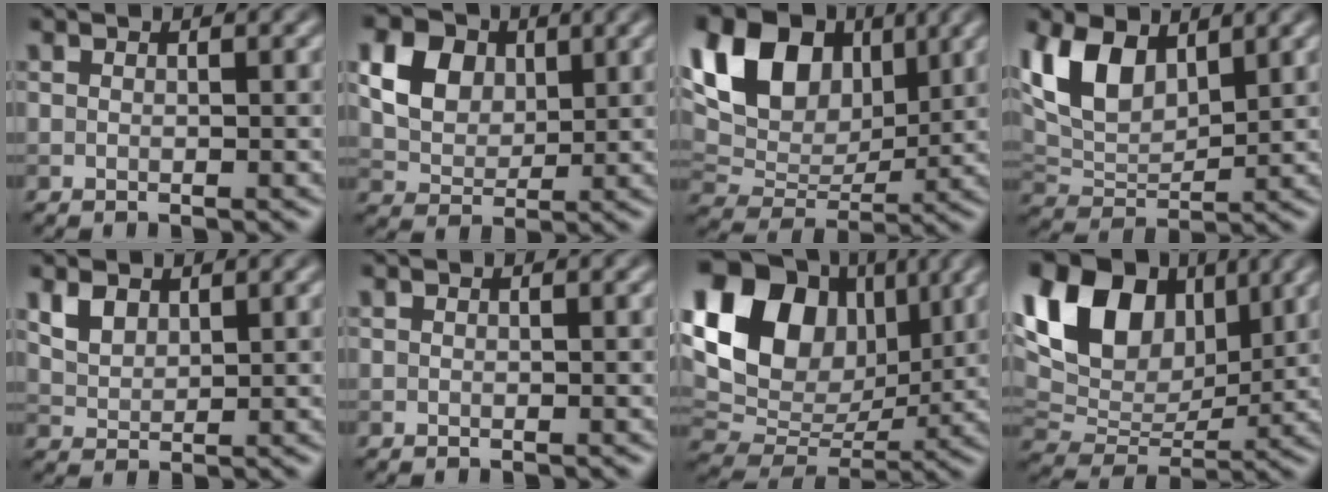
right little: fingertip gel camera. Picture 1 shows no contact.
{"total": 9.0, "force": [3.8, 6.7, 4.7], "torque": [-0.106, 0.024, 0.064]}
{"total": 11.9, "force": [4.3, 7.8, 7.8], "torque": [-0.163, 0.013, 0.071]}
{"total": 7.1, "force": [3.6, 3.9, 4.8], "torque": [-0.101, 0.002, 0.067]}
{"total": 2.6, "force": [1.6, 1.6, 1.3], "torque": [-0.034, -0.002, 0.034]}
{"total": 0.0}
{"total": 15.4, "force": [4.7, 11.0, 9.7], "torque": [-0.183, 0.030, 0.090]}
{"total": 13.2, "force": [4.9, 8.6, 8.7], "torque": [-0.176, 0.022, 0.084]}